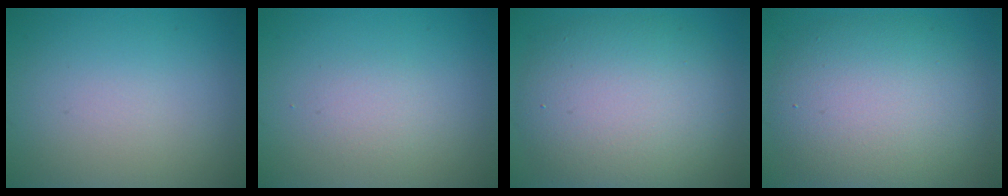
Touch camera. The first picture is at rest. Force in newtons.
{"total": 1.3, "press": 1.3, "slide": 0.0}
{"total": 9.1, "press": 9.1, "slide": 0.1}
{"total": 8.9, "press": 8.9, "slide": 0.3}